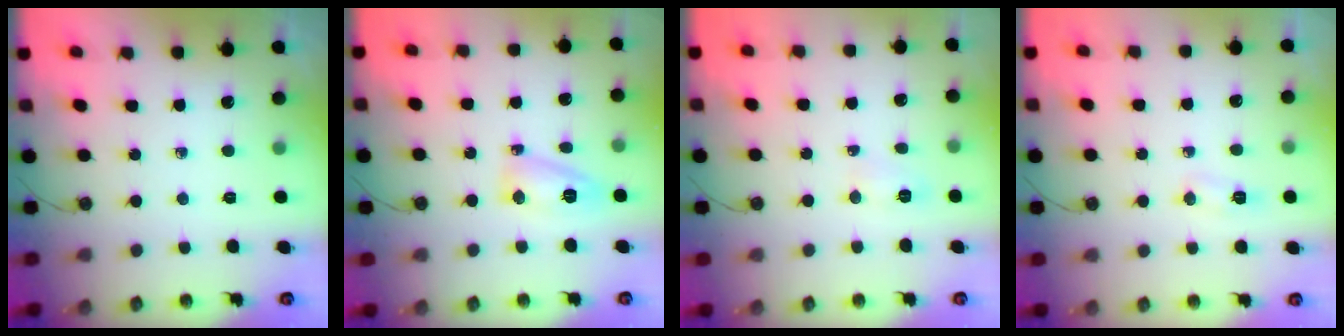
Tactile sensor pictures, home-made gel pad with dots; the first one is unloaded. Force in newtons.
{"total": 7.2, "press": 7.2, "slide": 1.0}
{"total": 5.3, "press": 5.2, "slide": 0.7}
{"total": 10.7, "press": 5.4, "slide": 9.2}